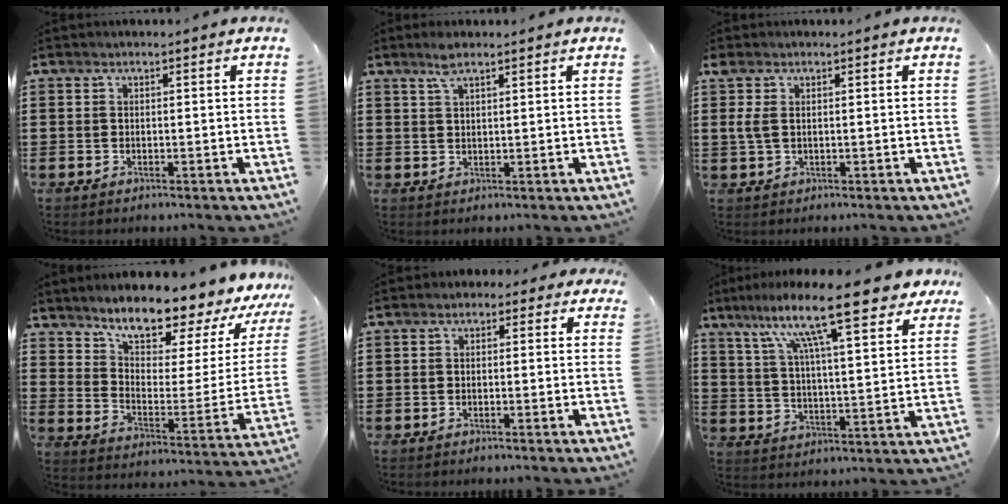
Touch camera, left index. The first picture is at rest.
{"total": 3.0, "force": [2.1, 0.7, 2.0], "torque": [-0.044, 0.004, 0.037]}
{"total": 2.2, "force": [0.4, 1.1, 1.8], "torque": [-0.048, 0.002, 0.005]}
{"total": 9.2, "force": [8.3, 2.5, 3.1], "torque": [-0.072, -0.074, 0.139]}
{"total": 1.4, "force": [-0.9, 0.9, 0.5], "torque": [-0.015, 0.006, -0.021]}
{"total": 15.4, "force": [10.9, 2.3, 10.6], "torque": [-0.200, -0.040, 0.176]}